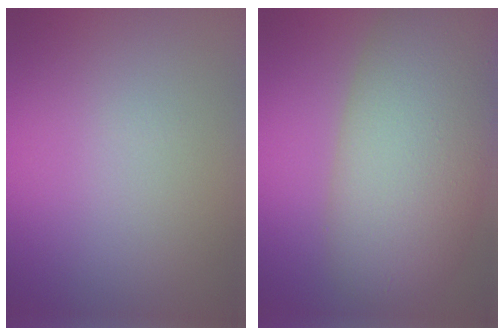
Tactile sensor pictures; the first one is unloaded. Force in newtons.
{"total": 11.2, "press": 11.2, "slide": 0.6}